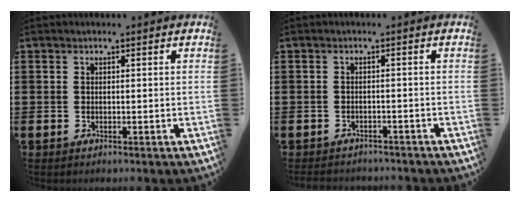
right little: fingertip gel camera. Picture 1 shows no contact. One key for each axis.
{"total": 1.2, "fx": -1.2, "fy": 0.2, "fz": -0.1, "tx": -0.003, "ty": 0.003, "tz": -0.026}